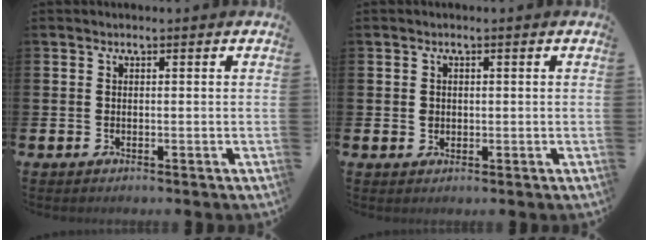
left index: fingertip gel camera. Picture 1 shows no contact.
{"total": 1.3, "force": [0.4, 1.1, 0.4], "torque": [0.002, 0.004, 0.003]}